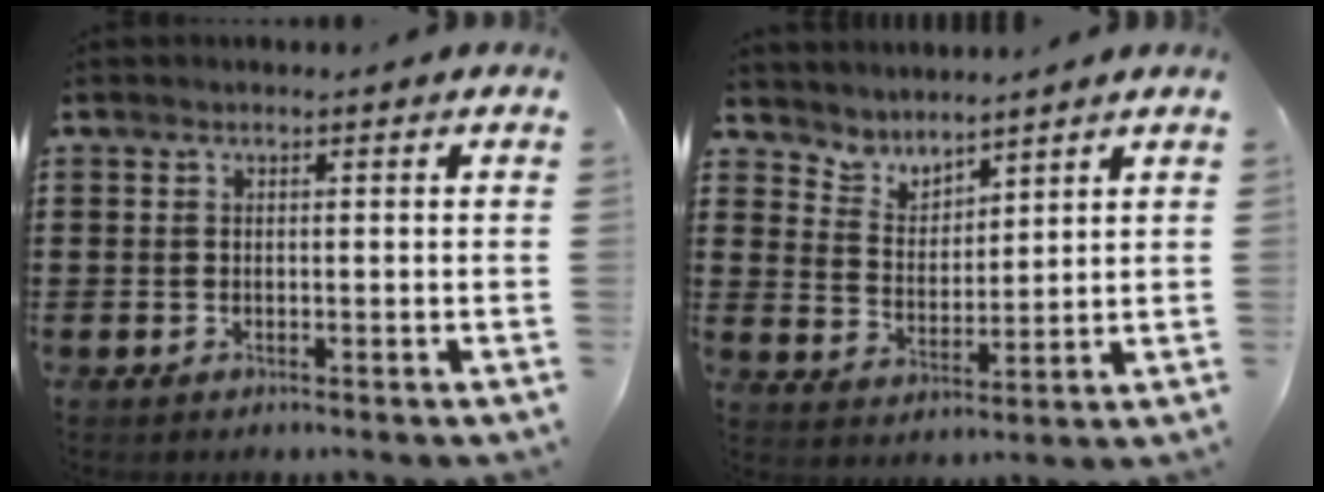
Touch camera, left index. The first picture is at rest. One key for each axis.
{"total": 4.1, "fx": 3.9, "fy": 1.0, "fz": -0.4, "tx": -0.014, "ty": -0.019, "tz": 0.071}